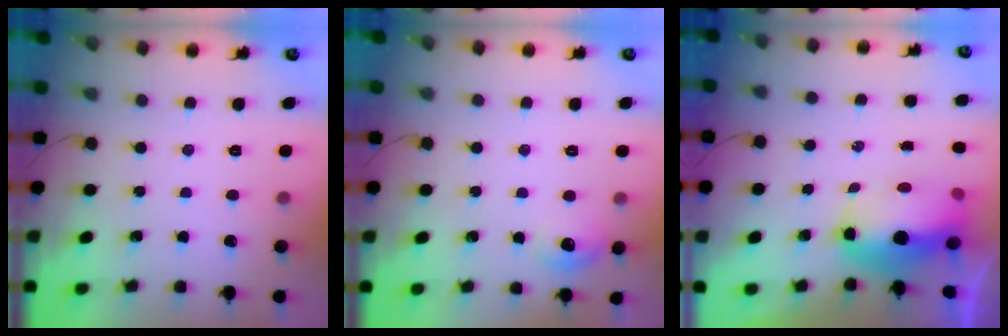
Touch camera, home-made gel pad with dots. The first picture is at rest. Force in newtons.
{"total": 7.9, "press": 6.9, "slide": 3.9}
{"total": 9.8, "press": 9.6, "slide": 2.1}